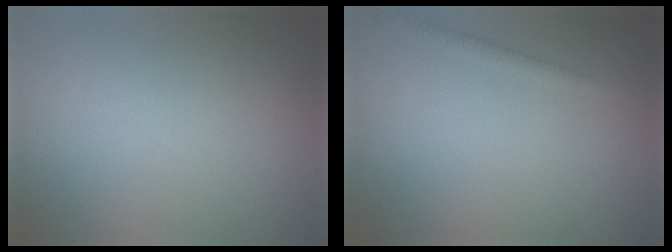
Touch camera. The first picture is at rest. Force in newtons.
{"total": 1.6, "press": 1.6, "slide": 0.0}